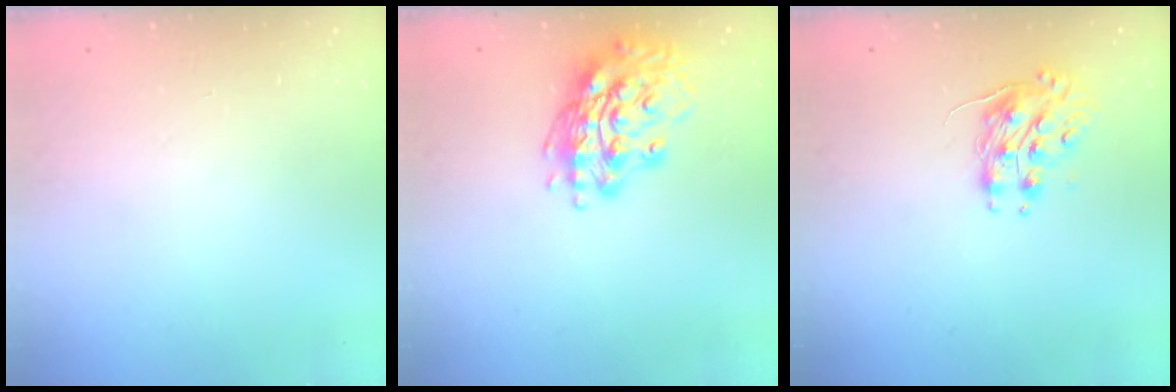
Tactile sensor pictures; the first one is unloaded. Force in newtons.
{"total": 16.3, "press": 16.1, "slide": 2.8}
{"total": 8.2, "press": 8.1, "slide": 0.3}